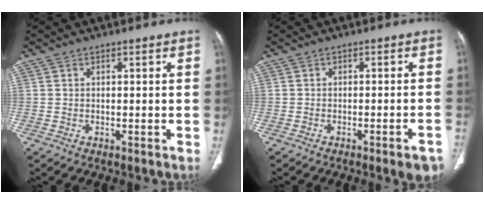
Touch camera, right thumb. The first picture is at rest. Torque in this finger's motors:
{"motor_torque": [0.89, 0.02, 0.47, -0.11, 0.08]}